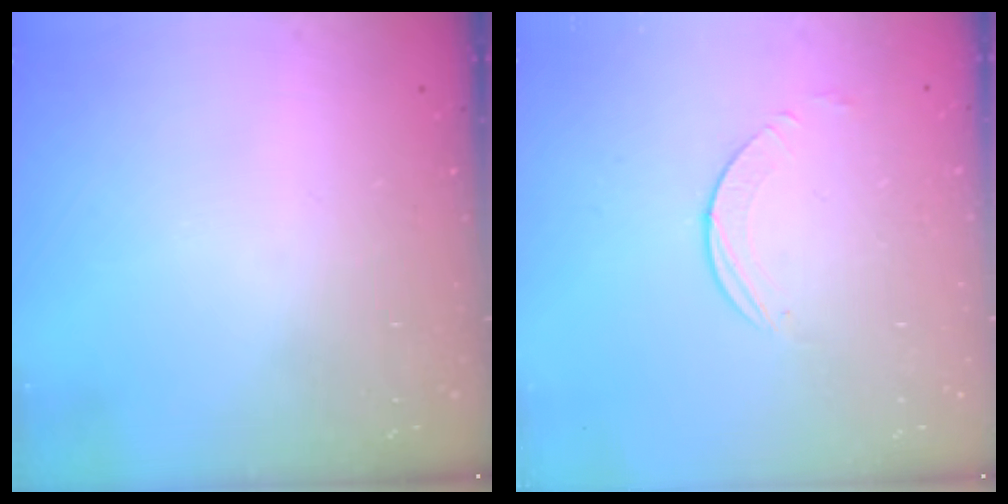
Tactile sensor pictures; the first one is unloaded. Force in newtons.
{"total": 3.9, "press": 3.9, "slide": 0.3}